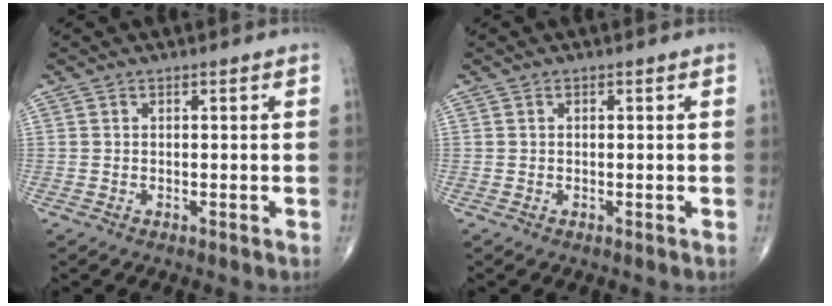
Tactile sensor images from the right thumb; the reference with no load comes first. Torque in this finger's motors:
{"motor_torque": [-0.18, -0.07, -0.25, -0.21, 0.00]}